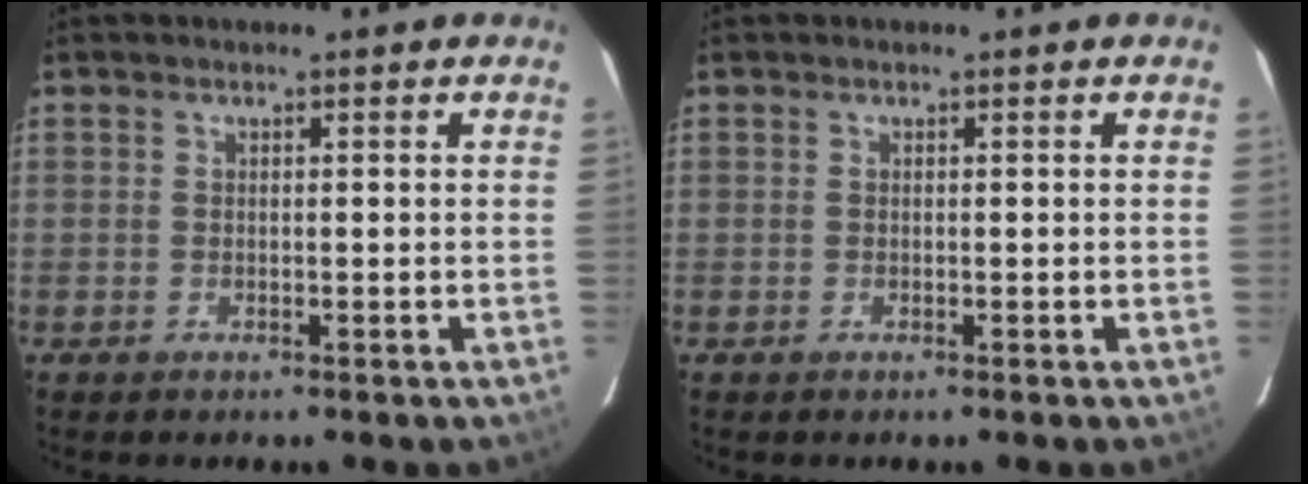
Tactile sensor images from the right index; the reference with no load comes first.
{"total": 0.0}